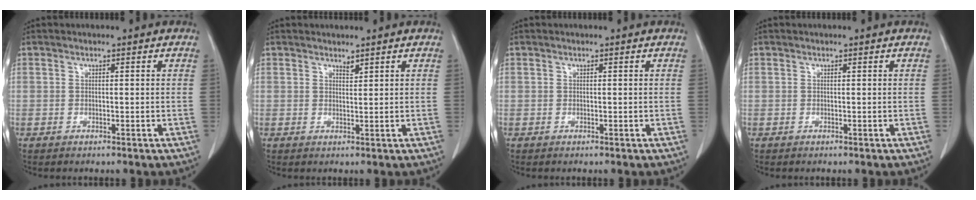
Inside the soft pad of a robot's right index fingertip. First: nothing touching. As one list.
[{"total": 1.3, "force": [1.2, 0.3, 0.5], "torque": [-0.010, -0.006, 0.022]}, {"total": 0.0}, {"total": 0.0}]